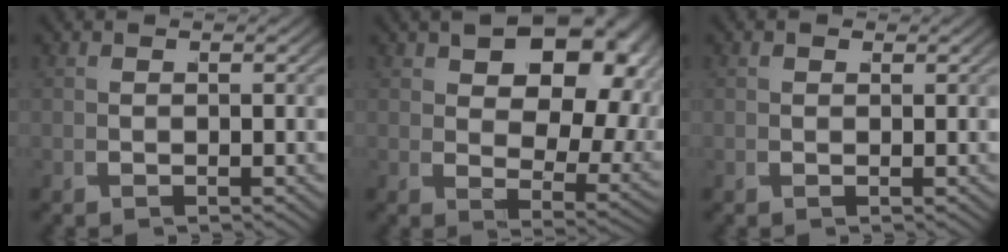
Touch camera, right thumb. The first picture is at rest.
{"total": 9.5, "force": [3.5, 5.3, 7.1], "torque": [-0.098, -0.012, 0.062]}
{"total": 0.8, "force": [0.6, 0.4, 0.4], "torque": [-0.008, 0.002, 0.012]}